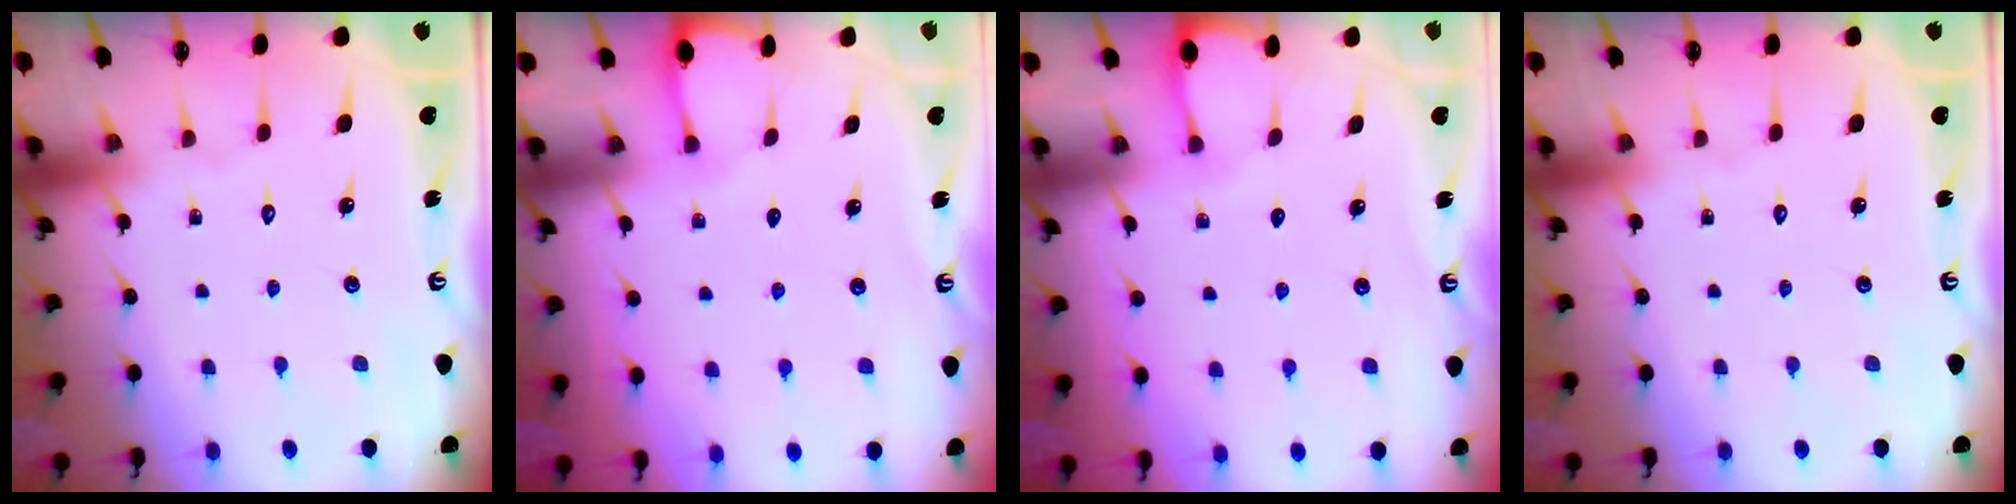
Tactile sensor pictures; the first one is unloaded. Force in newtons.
{"total": 2.2, "press": 2.2, "slide": 0.4}
{"total": 2.2, "press": 2.2, "slide": 0.4}
{"total": 0.0}